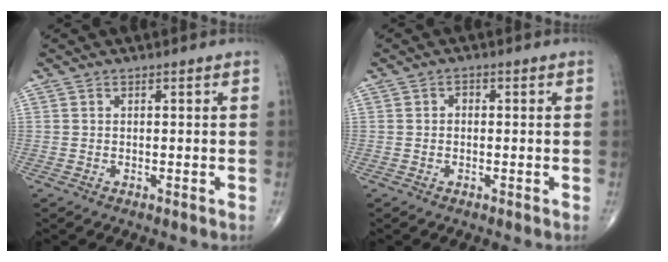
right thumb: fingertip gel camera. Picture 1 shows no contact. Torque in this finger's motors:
{"motor_torque": [-0.06, -0.26, 0.13, -0.03, 0.06]}